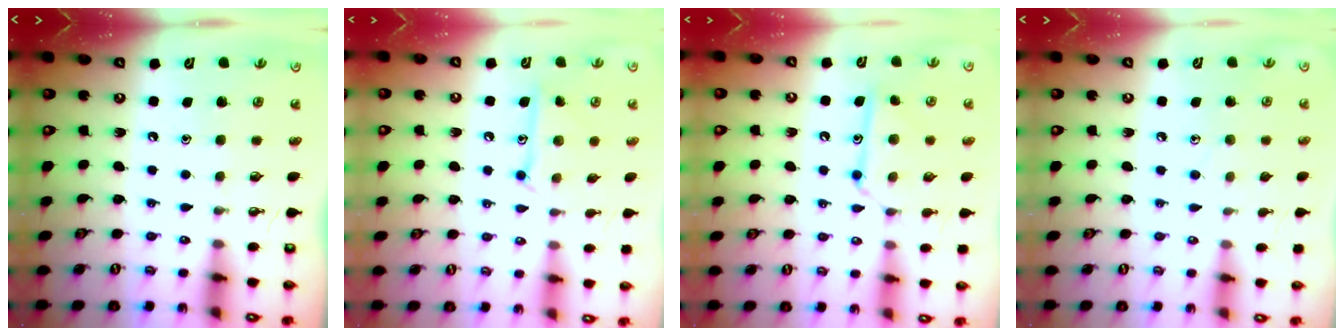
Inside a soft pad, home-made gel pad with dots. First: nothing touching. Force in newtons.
{"total": 11.1, "press": 11.1, "slide": 0.2}
{"total": 12.9, "press": 12.9, "slide": 0.8}
{"total": 6.1, "press": 6.1, "slide": 0.5}